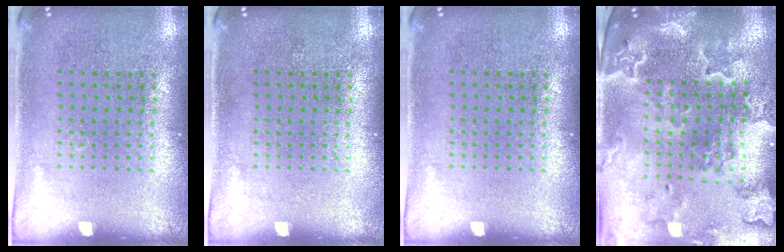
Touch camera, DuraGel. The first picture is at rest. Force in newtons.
{"total": 0.0}
{"total": 0.0}
{"total": 2.9, "press": 2.7, "slide": 1.0}